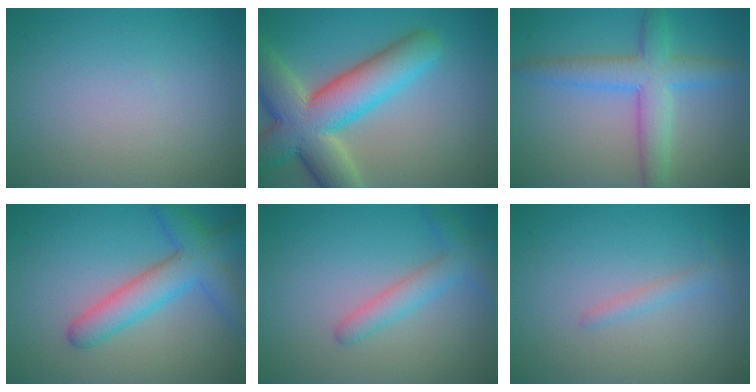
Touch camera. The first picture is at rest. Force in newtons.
{"total": 10.7, "press": 10.7, "slide": 0.8}
{"total": 5.4, "press": 5.4, "slide": 0.1}
{"total": 5.5, "press": 5.5, "slide": 0.3}
{"total": 2.8, "press": 2.7, "slide": 0.2}
{"total": 1.1, "press": 1.1, "slide": 0.1}